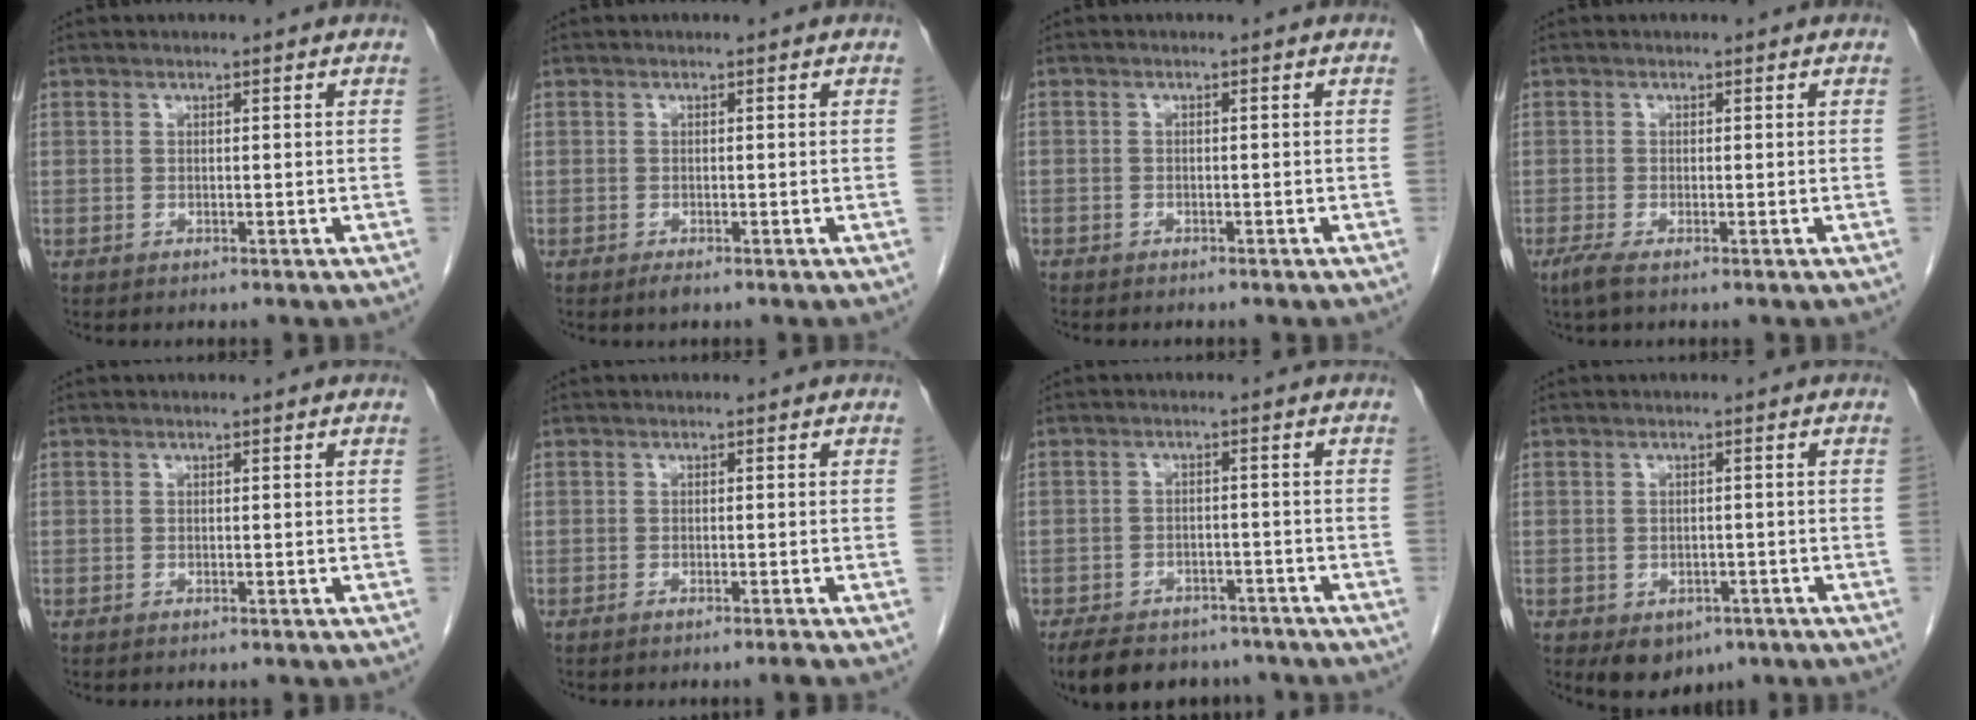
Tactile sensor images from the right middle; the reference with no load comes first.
{"total": 0.8, "force": [-0.6, 0.1, 0.5], "torque": [-0.009, -0.002, -0.009]}
{"total": 1.0, "force": [-0.8, 0.5, 0.2], "torque": [-0.007, 0.002, -0.015]}
{"total": 1.6, "force": [-1.0, 0.1, 1.3], "torque": [-0.032, -0.009, -0.026]}
{"total": 0.0}
{"total": 1.2, "force": [-0.9, -0.5, 0.5], "torque": [-0.008, 0.002, -0.018]}
{"total": 12.7, "force": [-10.4, 5.7, 4.4], "torque": [-0.082, 0.000, -0.141]}
{"total": 6.0, "force": [-3.7, 3.9, 2.7], "torque": [-0.031, 0.001, -0.043]}